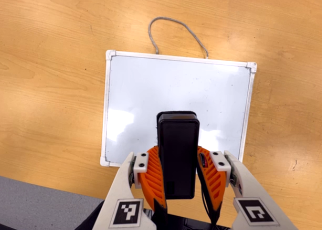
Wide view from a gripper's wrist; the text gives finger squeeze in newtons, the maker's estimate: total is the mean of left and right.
{"total": 7.5, "left": 6.3, "right": 8.7}